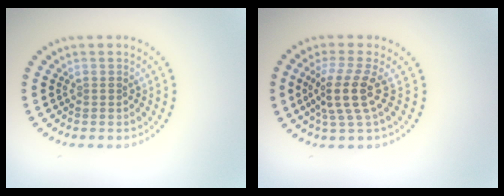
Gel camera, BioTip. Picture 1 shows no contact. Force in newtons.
{"total": 3.7, "press": 2.8, "slide": 2.4}